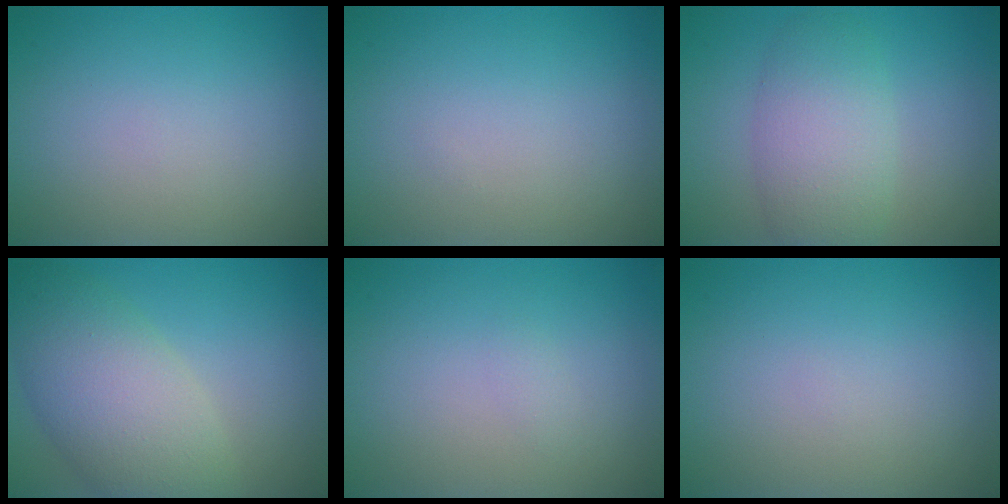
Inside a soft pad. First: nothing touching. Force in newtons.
{"total": 0.0}
{"total": 5.1, "press": 5.1, "slide": 0.2}
{"total": 7.3, "press": 7.3, "slide": 0.5}
{"total": 0.6, "press": 0.6, "slide": 0.0}
{"total": 0.0}